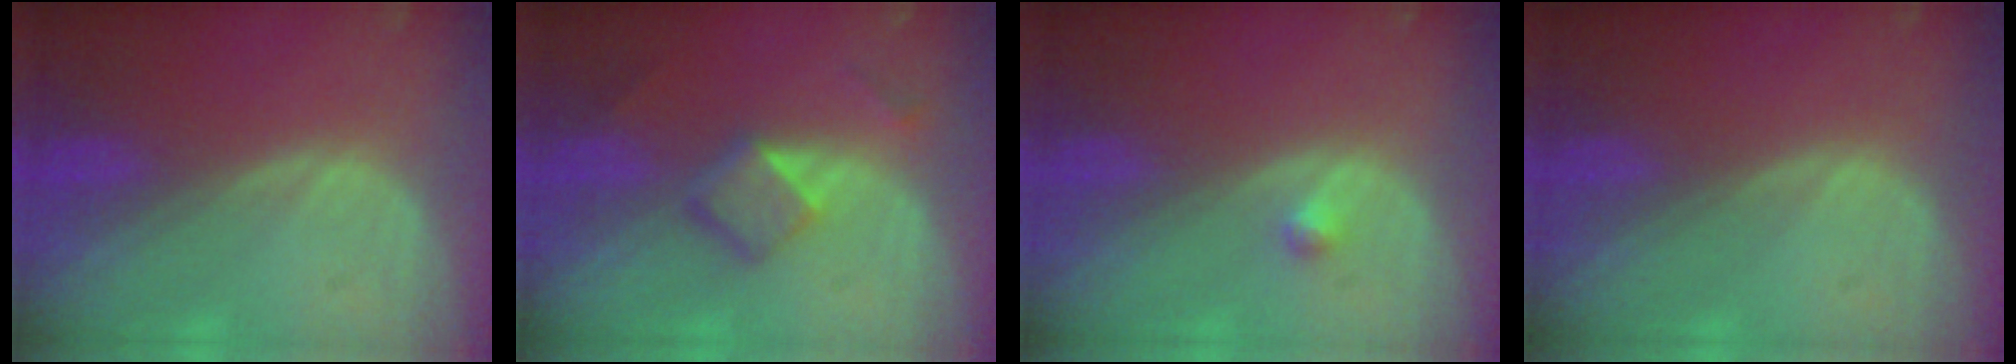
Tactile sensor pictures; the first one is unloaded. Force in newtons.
{"total": 4.8, "press": 4.5, "slide": 1.4}
{"total": 1.1, "press": 1.1, "slide": 0.1}
{"total": 0.0}